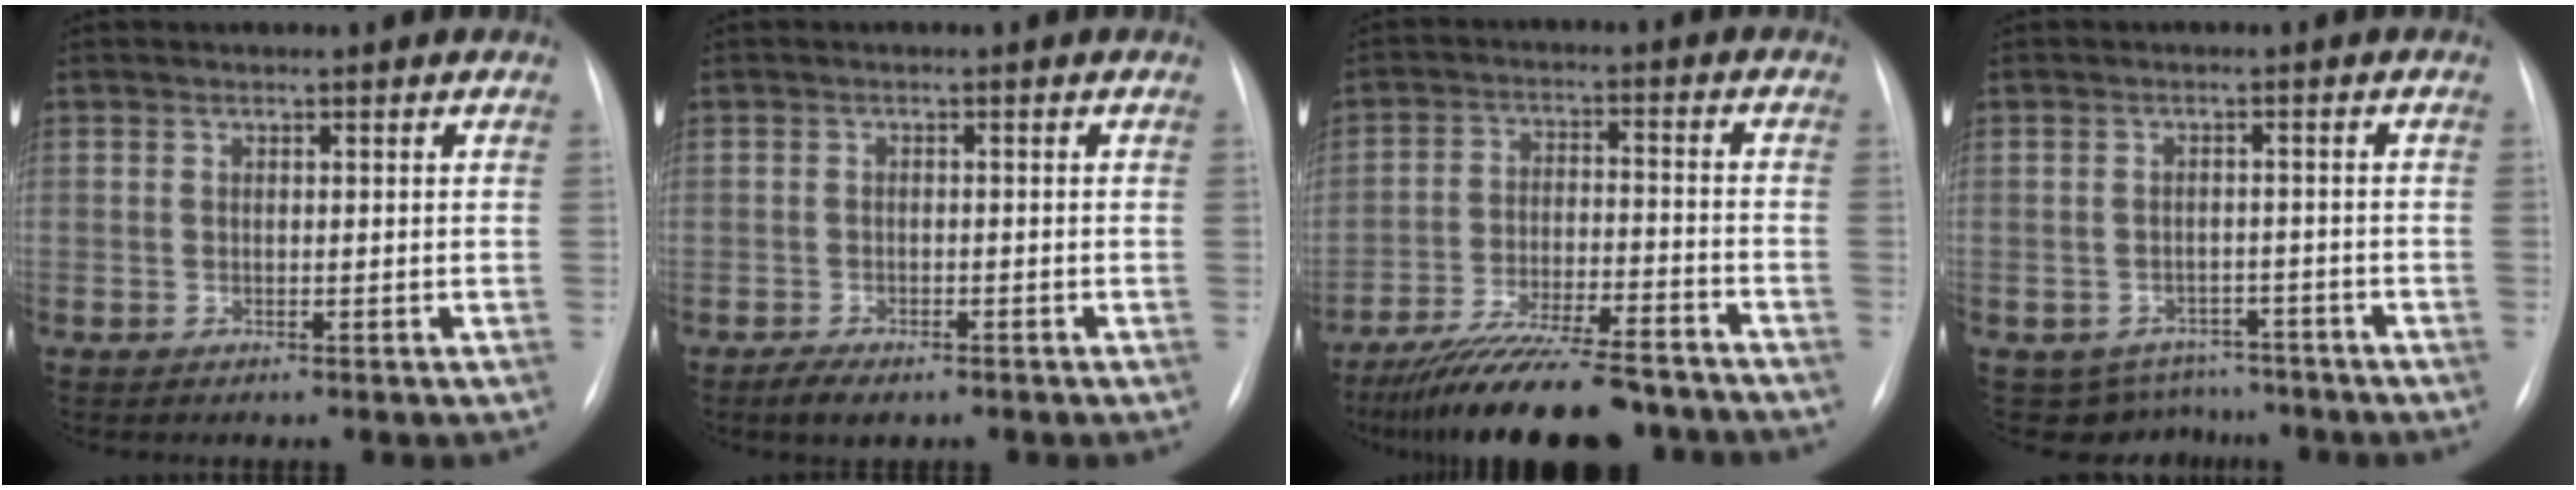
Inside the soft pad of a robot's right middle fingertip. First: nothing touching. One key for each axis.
{"total": 2.9, "fx": -2.1, "fy": 1.2, "fz": 1.6, "tx": -0.031, "ty": -0.003, "tz": -0.028}
{"total": 16.9, "fx": -14.6, "fy": 2.5, "fz": 8.0, "tx": -0.131, "ty": -0.005, "tz": -0.232}
{"total": 6.4, "fx": -5.3, "fy": 3.5, "fz": -0.4, "tx": 0.015, "ty": 0.021, "tz": -0.065}